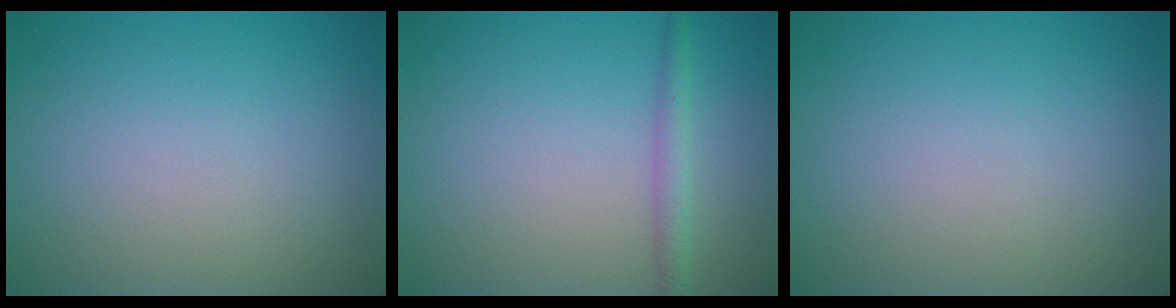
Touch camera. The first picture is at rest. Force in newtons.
{"total": 1.8, "press": 1.8, "slide": 0.1}
{"total": 0.0}